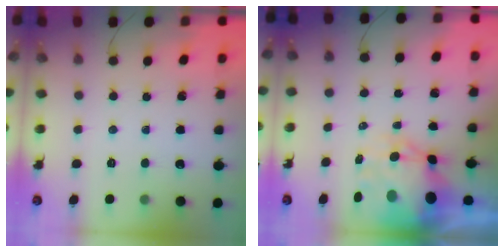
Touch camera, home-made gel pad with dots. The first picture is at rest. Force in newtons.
{"total": 13.6, "press": 13.2, "slide": 3.1}